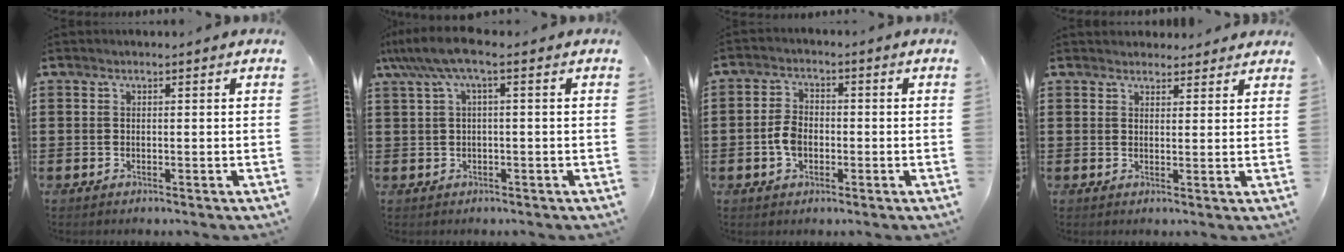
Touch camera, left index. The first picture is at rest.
{"total": 5.1, "force": [1.2, 1.0, 4.8], "torque": [-0.105, -0.001, 0.016]}
{"total": 4.1, "force": [-0.8, 2.7, 3.0], "torque": [-0.079, -0.002, -0.021]}
{"total": 2.6, "force": [2.4, 0.8, -0.1], "torque": [0.004, -0.005, 0.045]}